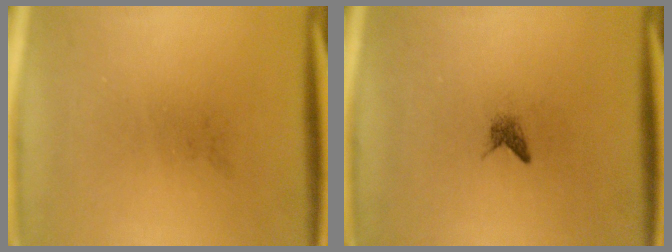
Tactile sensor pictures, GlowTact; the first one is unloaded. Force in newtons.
{"total": 1.0}